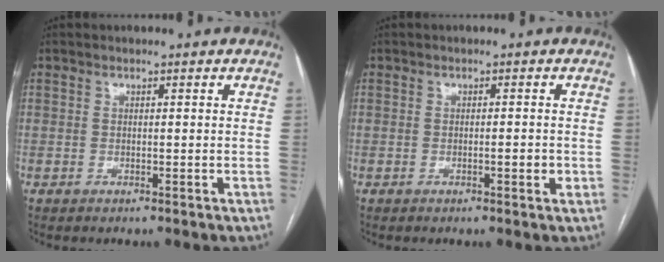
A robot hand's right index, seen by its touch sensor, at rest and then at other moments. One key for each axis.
{"total": 1.5, "fx": -0.4, "fy": 0.3, "fz": 1.4, "tx": -0.021, "ty": 0.000, "tz": -0.007}